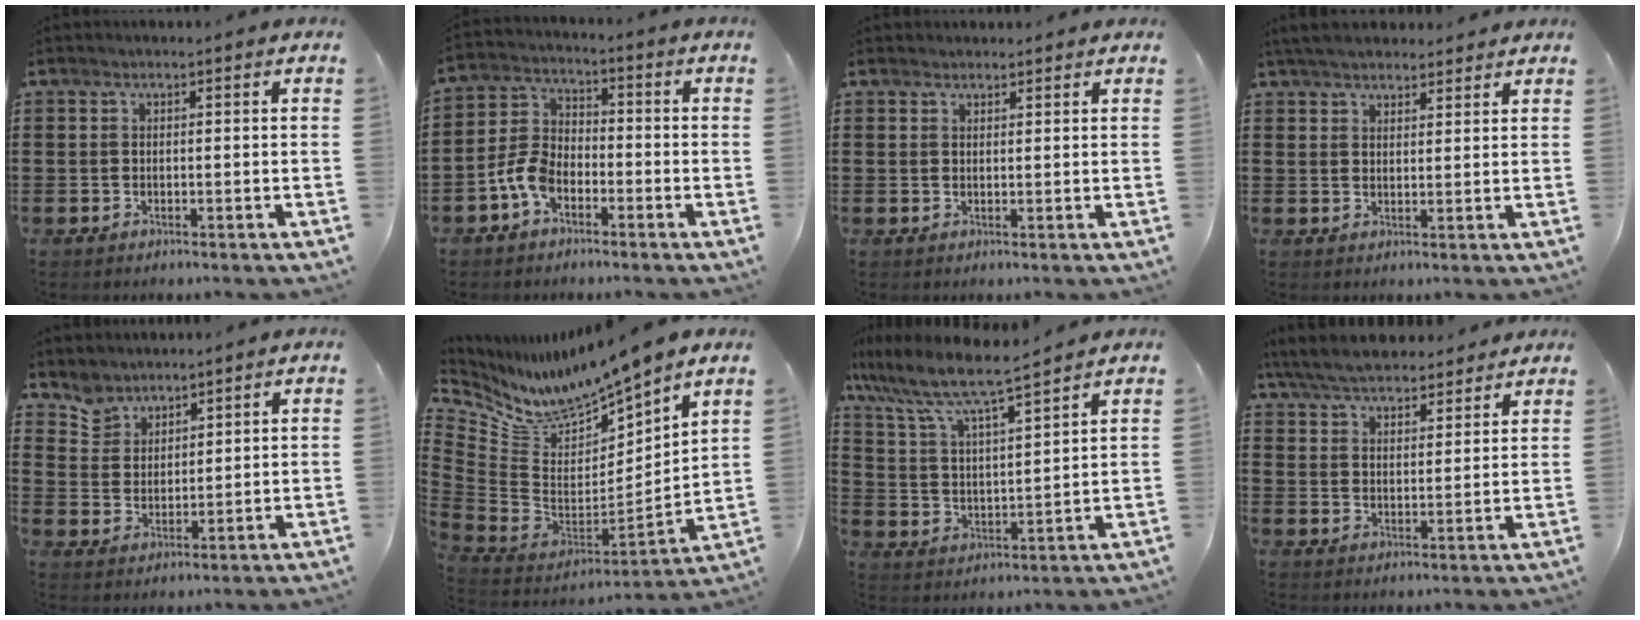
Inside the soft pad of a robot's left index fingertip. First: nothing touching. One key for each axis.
{"total": 5.8, "fx": -3.1, "fy": 3.4, "fz": 3.6, "tx": -0.105, "ty": 0.003, "tz": -0.069}
{"total": 1.4, "fx": 1.3, "fy": 0.4, "fz": 0.1, "tx": -0.003, "ty": 0.002, "tz": 0.026}
{"total": 4.1, "fx": 3.8, "fy": 1.0, "fz": 1.2, "tx": -0.033, "ty": -0.001, "tz": 0.072}
{"total": 4.9, "fx": 4.2, "fy": 2.4, "fz": 0.0, "tx": -0.021, "ty": -0.007, "tz": 0.081}
{"total": 8.5, "fx": 8.0, "fy": 1.2, "fz": 2.4, "tx": -0.089, "ty": -0.075, "tz": 0.137}
{"total": 6.8, "fx": 6.0, "fy": 0.5, "fz": 3.1, "tx": -0.089, "ty": -0.036, "tz": 0.097}
{"total": 6.1, "fx": 5.9, "fy": 1.2, "fz": 1.4, "tx": -0.052, "ty": -0.019, "tz": 0.106}